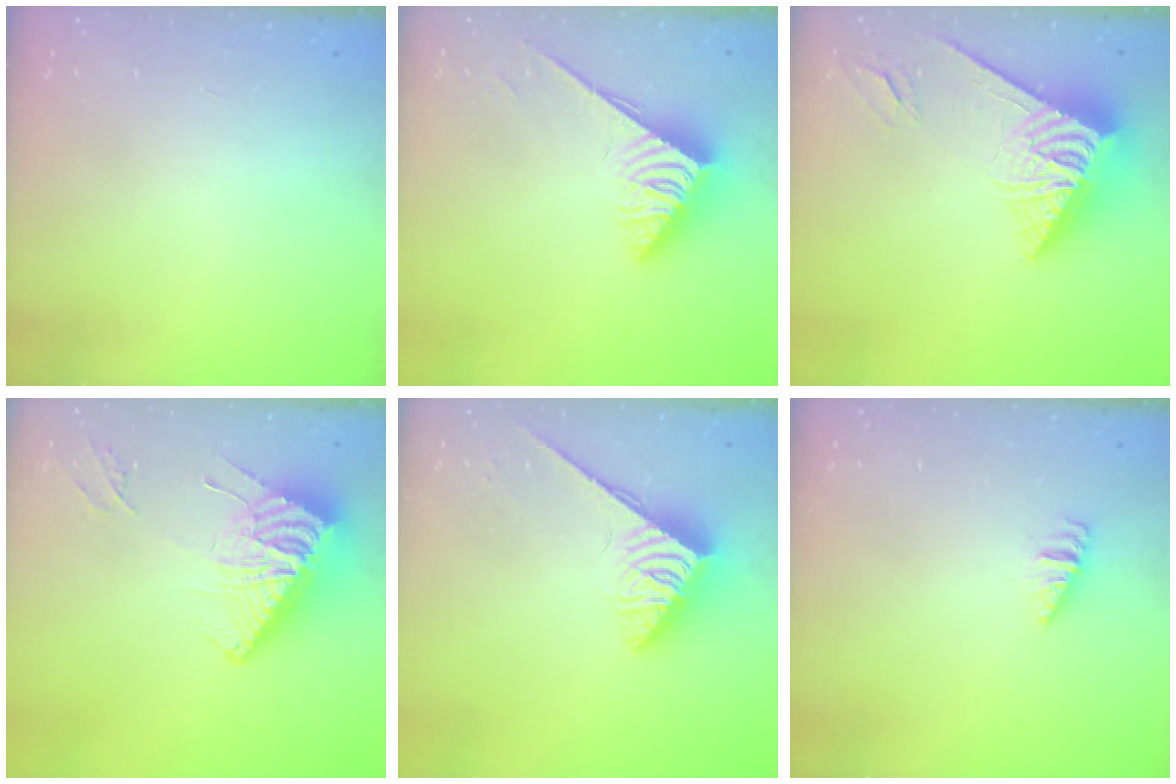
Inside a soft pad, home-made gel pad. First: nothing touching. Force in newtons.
{"total": 3.8, "press": 3.7, "slide": 0.6}
{"total": 8.6, "press": 8.5, "slide": 0.9}
{"total": 13.7, "press": 13.6, "slide": 1.3}
{"total": 3.9, "press": 3.9, "slide": 0.5}
{"total": 2.1, "press": 2.1, "slide": 0.3}